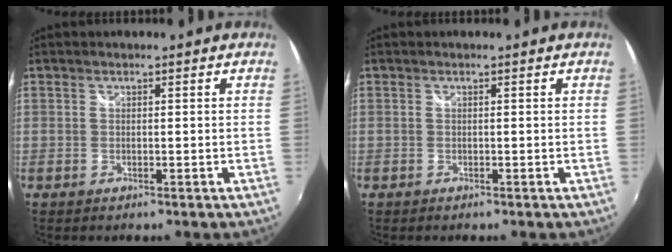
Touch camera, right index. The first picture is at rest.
{"total": 0.0}